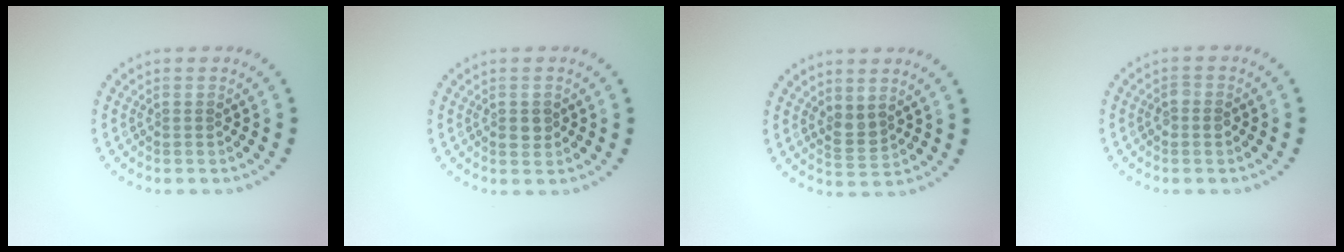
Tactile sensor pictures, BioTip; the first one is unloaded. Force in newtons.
{"total": 1.4, "press": 1.4, "slide": 0.1}
{"total": 1.7, "press": 1.6, "slide": 0.7}
{"total": 1.0, "press": 1.0, "slide": 0.1}